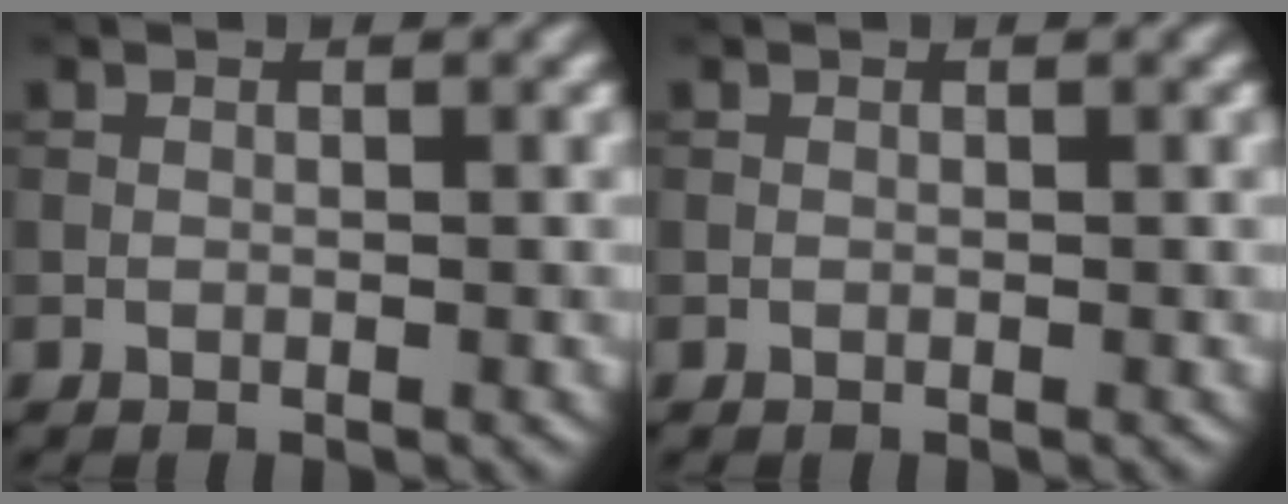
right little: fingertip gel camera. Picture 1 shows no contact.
{"total": 0.0}